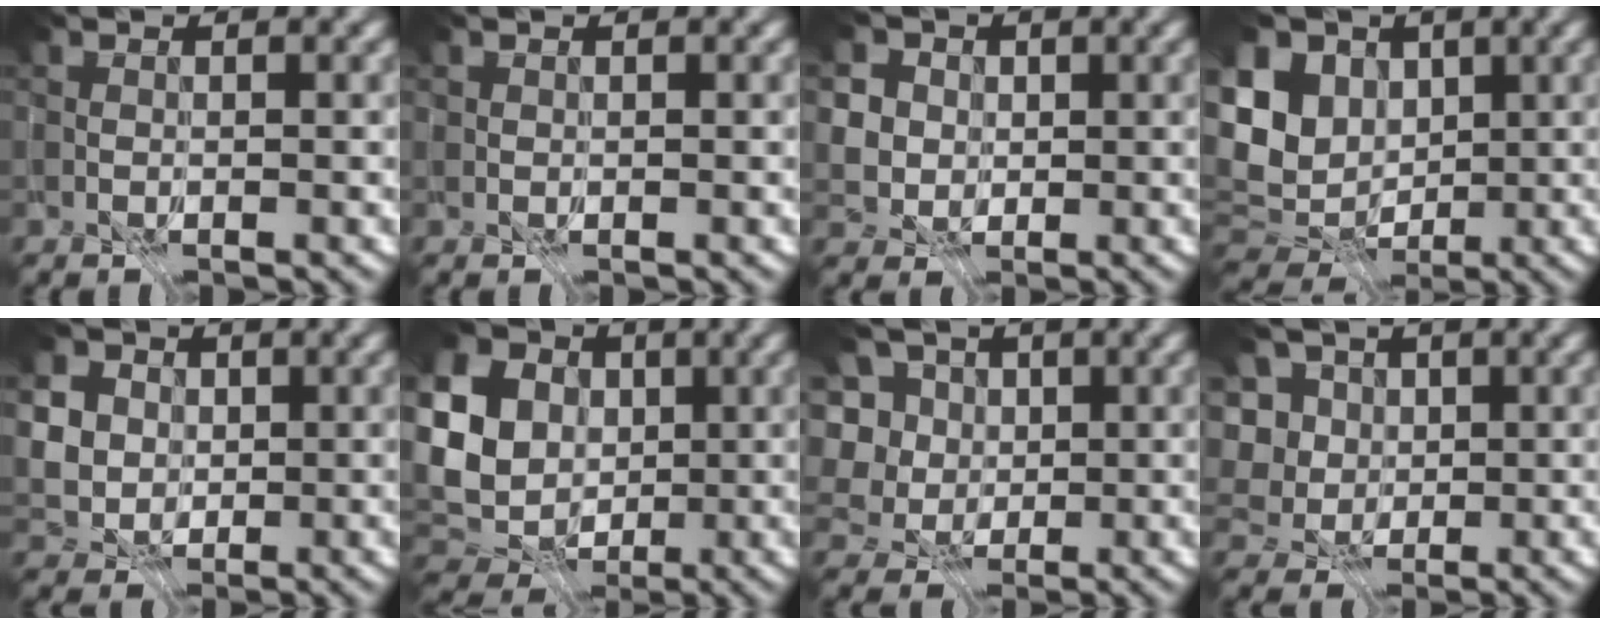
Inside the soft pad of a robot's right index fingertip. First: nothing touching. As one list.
[{"total": 1.0, "force": [0.6, 0.7, 0.4], "torque": [-0.009, 0.004, 0.009]}, {"total": 6.9, "force": [3.4, 5.1, 3.1], "torque": [-0.060, 0.007, 0.046]}, {"total": 8.2, "force": [0.0, 5.9, 5.7], "torque": [-0.103, -0.003, 0.013]}, {"total": 7.6, "force": [2.4, 6.1, 3.8], "torque": [-0.084, 0.007, 0.030]}, {"total": 9.7, "force": [-1.0, 8.0, 5.5], "torque": [-0.113, -0.023, -0.013]}, {"total": 6.1, "force": [0.4, 5.1, 3.3], "torque": [-0.084, 0.018, -0.024]}, {"total": 5.8, "force": [1.3, 4.7, 3.2], "torque": [-0.068, 0.016, -0.012]}]